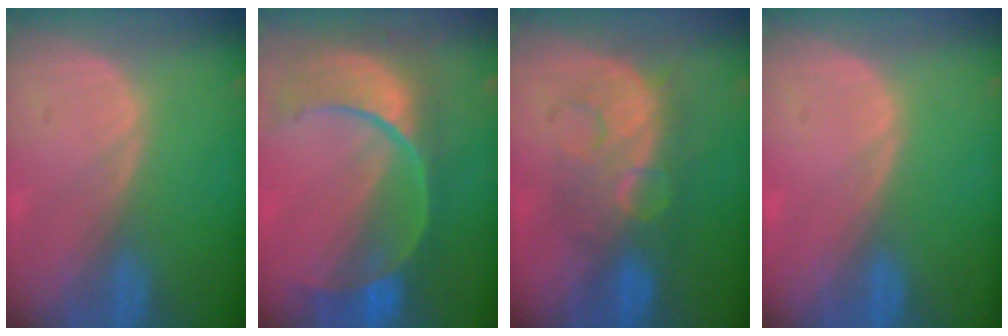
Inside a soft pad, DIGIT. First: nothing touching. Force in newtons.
{"total": 11.3, "press": 9.5, "slide": 6.1}
{"total": 8.0, "press": 7.9, "slide": 1.5}
{"total": 0.0}